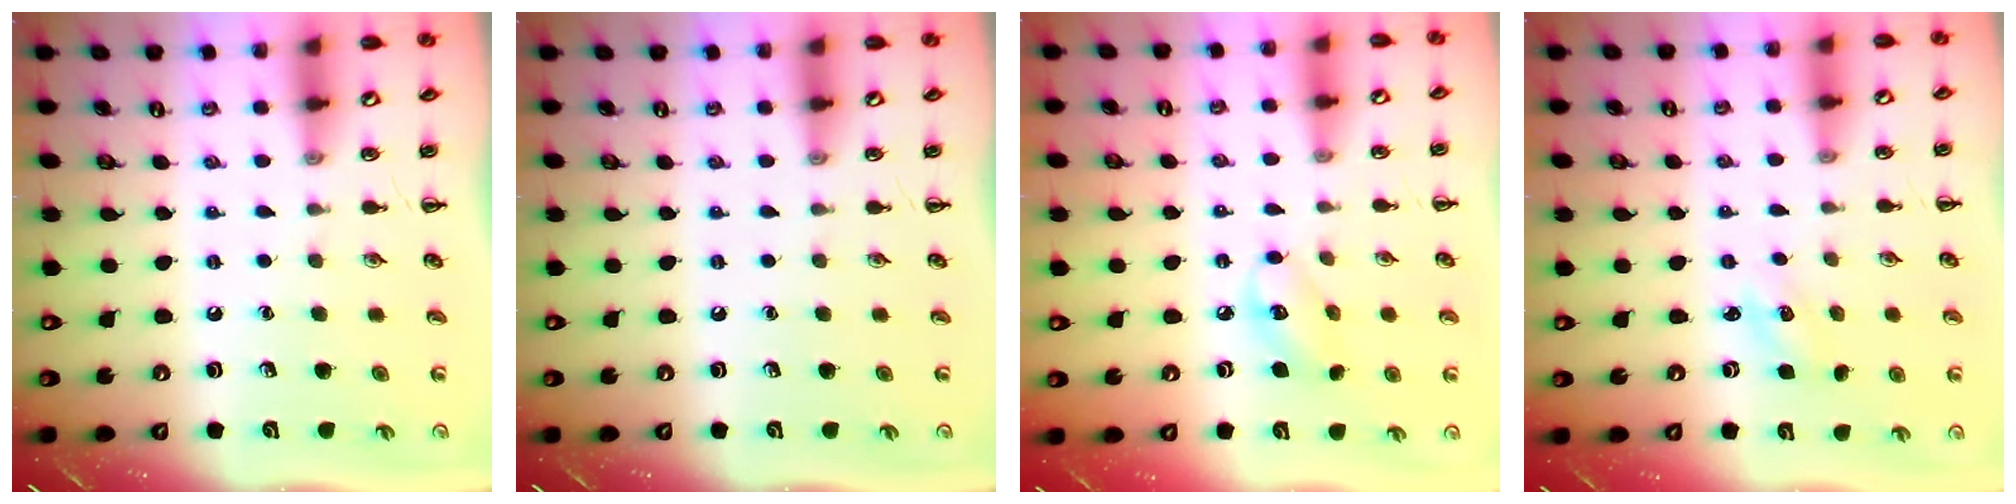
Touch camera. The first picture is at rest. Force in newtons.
{"total": 0.0}
{"total": 6.5, "press": 6.4, "slide": 0.7}
{"total": 1.8, "press": 1.7, "slide": 0.5}